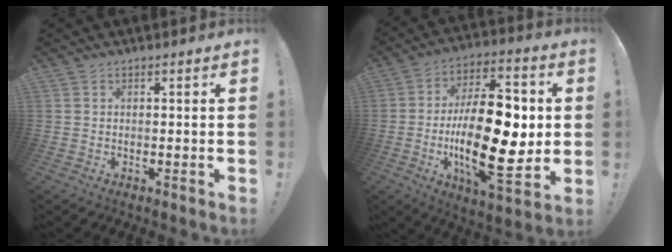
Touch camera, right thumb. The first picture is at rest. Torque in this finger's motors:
{"motor_torque": [1.78, 3.23, 1.62, -1.15, 0.86]}